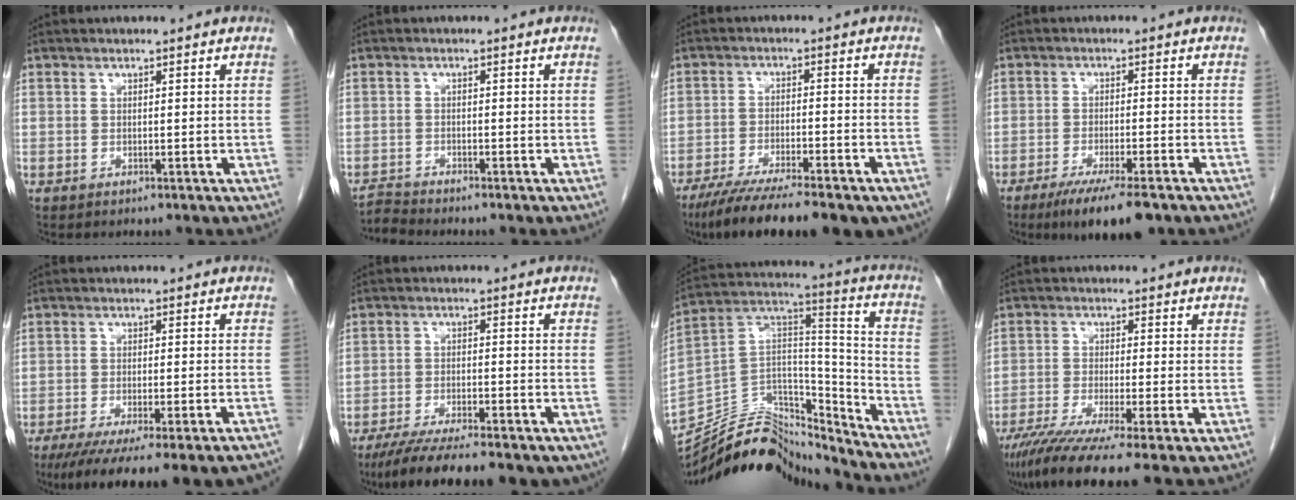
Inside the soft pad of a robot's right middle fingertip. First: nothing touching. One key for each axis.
{"total": 2.3, "fx": -2.0, "fy": -0.8, "fz": -0.6, "tx": 0.010, "ty": -0.016, "tz": -0.039}
{"total": 17.4, "fx": -13.0, "fy": 3.8, "fz": 10.9, "tx": -0.150, "ty": -0.020, "tz": -0.196}
{"total": 9.3, "fx": -6.6, "fy": 1.3, "fz": 6.5, "tx": -0.098, "ty": -0.019, "tz": -0.101}
{"total": 18.9, "fx": -15.5, "fy": 1.8, "fz": 10.7, "tx": -0.111, "ty": -0.035, "tz": -0.210}
{"total": 15.5, "fx": -12.1, "fy": 3.3, "fz": 9.2, "tx": -0.133, "ty": -0.019, "tz": -0.182}
{"total": 19.8, "fx": -18.9, "fy": 4.9, "fz": 3.8, "tx": -0.066, "ty": 0.066, "tz": -0.315}
{"total": 11.0, "fx": -8.1, "fy": -0.5, "fz": 7.5, "tx": -0.120, "ty": -0.031, "tz": -0.131}